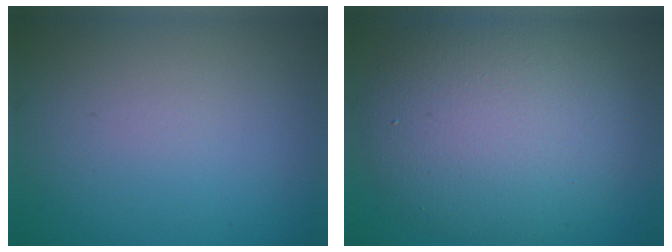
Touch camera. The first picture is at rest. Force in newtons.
{"total": 9.4, "press": 9.3, "slide": 0.6}